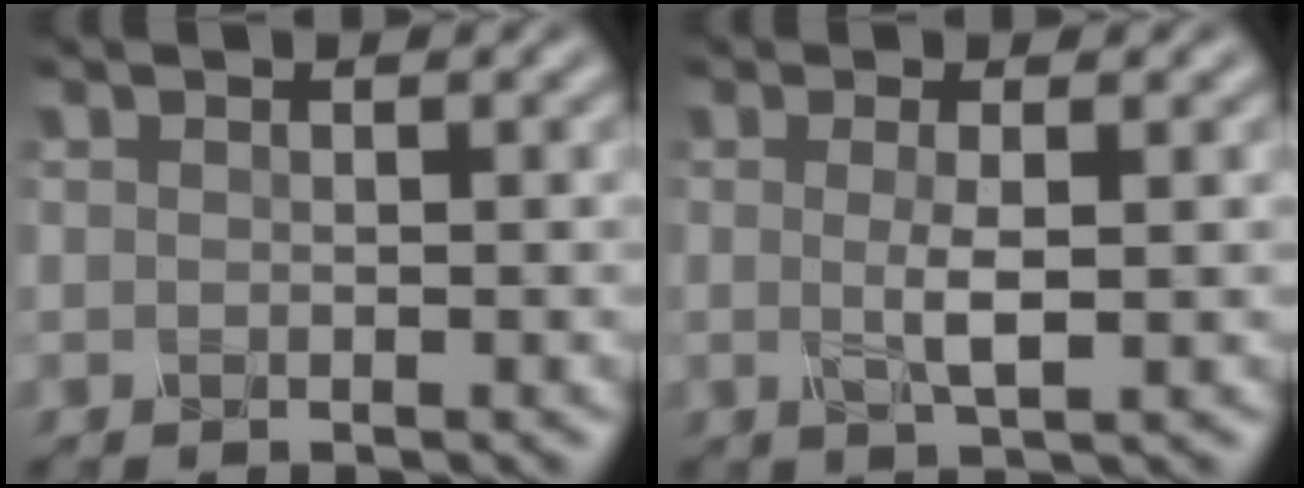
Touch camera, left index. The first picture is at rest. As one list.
[{"total": 2.4, "force": [0.1, 0.5, 2.3], "torque": [-0.047, -0.001, 0.000]}]